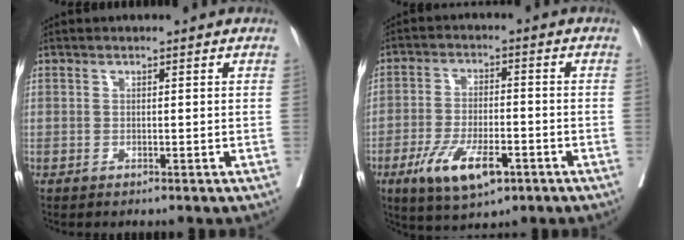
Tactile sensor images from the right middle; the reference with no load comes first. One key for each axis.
{"total": 9.4, "fx": -4.7, "fy": 3.2, "fz": 7.5, "tx": -0.145, "ty": -0.015, "tz": -0.075}